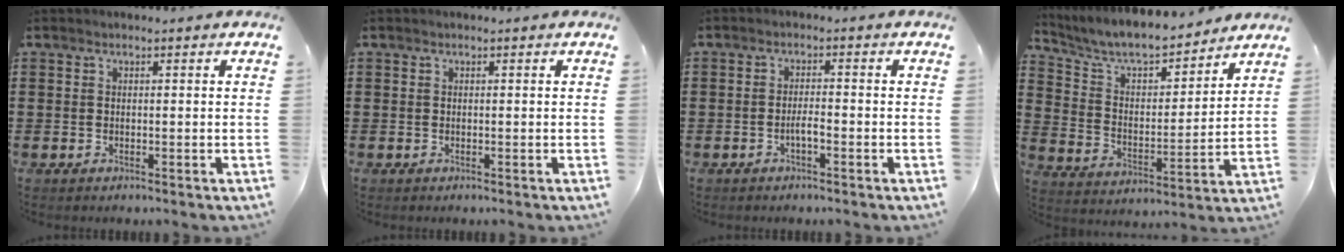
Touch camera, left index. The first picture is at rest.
{"total": 0.0}
{"total": 2.0, "force": [-0.9, 0.4, 1.7], "torque": [-0.033, 0.003, -0.017]}
{"total": 7.5, "force": [6.9, 1.4, 2.7], "torque": [-0.085, -0.046, 0.117]}